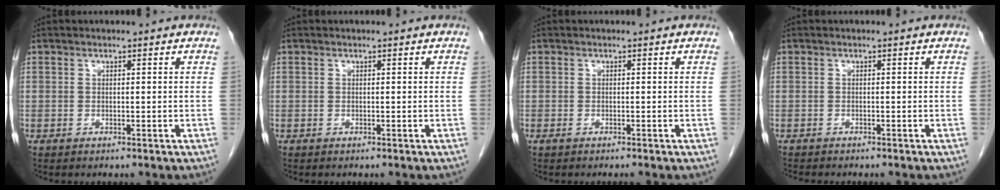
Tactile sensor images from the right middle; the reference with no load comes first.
{"total": 0.0}
{"total": 0.9, "force": [-0.7, 0.1, 0.5], "torque": [-0.011, -0.002, -0.010]}
{"total": 2.8, "force": [-2.5, 0.6, 1.2], "torque": [-0.022, -0.006, -0.032]}